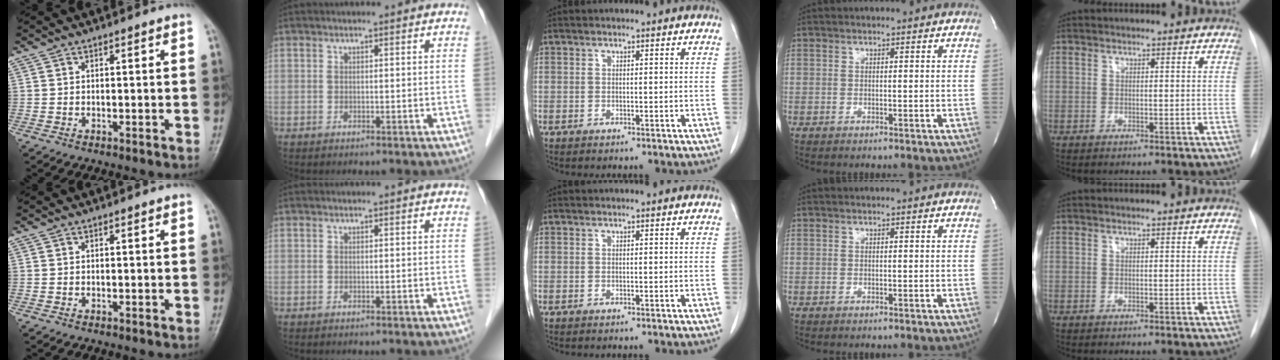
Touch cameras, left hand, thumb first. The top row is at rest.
{}